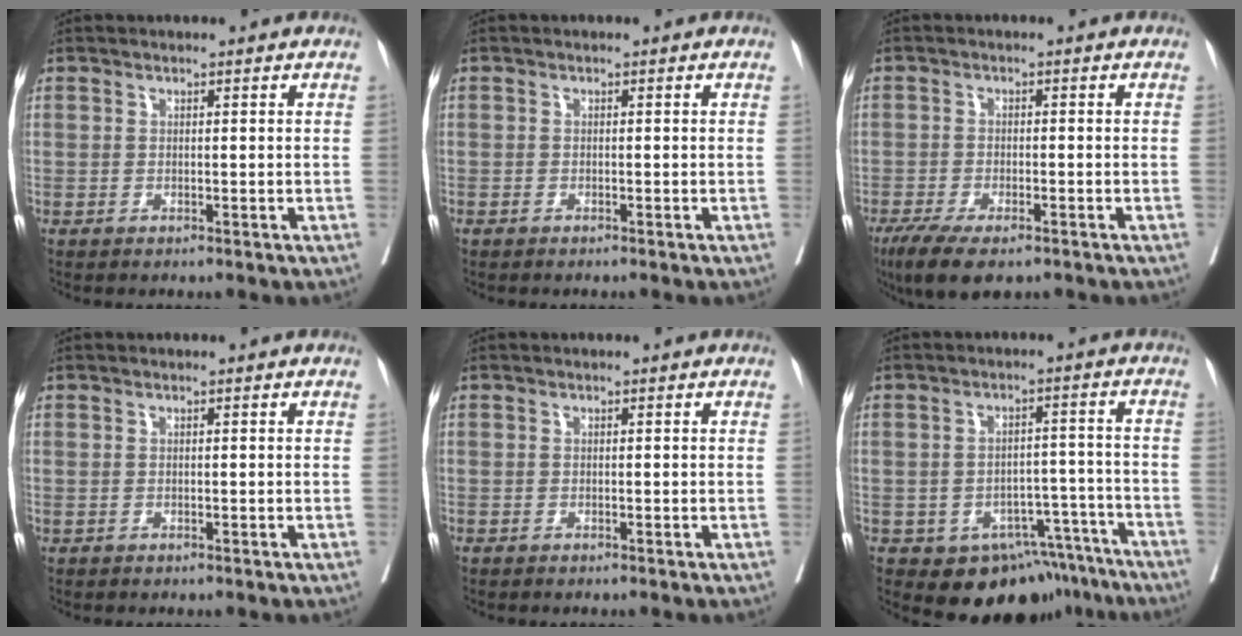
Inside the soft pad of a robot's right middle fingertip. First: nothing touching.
{"total": 0.7, "force": [-0.6, 0.1, 0.3], "torque": [-0.007, -0.002, -0.011]}
{"total": 8.3, "force": [-5.8, 2.5, 5.4], "torque": [-0.084, -0.016, -0.094]}
{"total": 0.0}
{"total": 0.0}
{"total": 11.3, "force": [-8.3, 6.8, 3.6], "torque": [-0.018, 0.038, -0.105]}